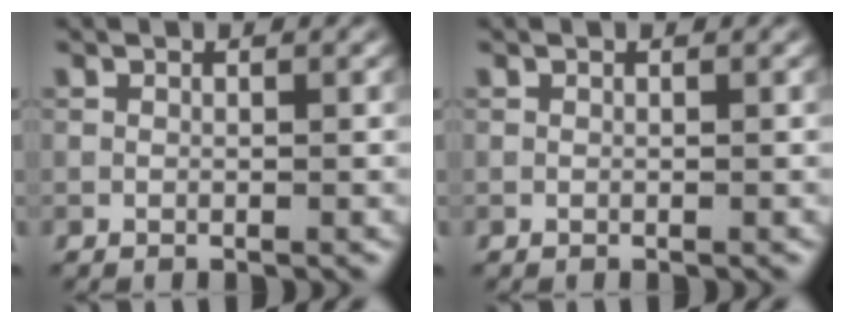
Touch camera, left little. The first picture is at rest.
{"total": 0.0}